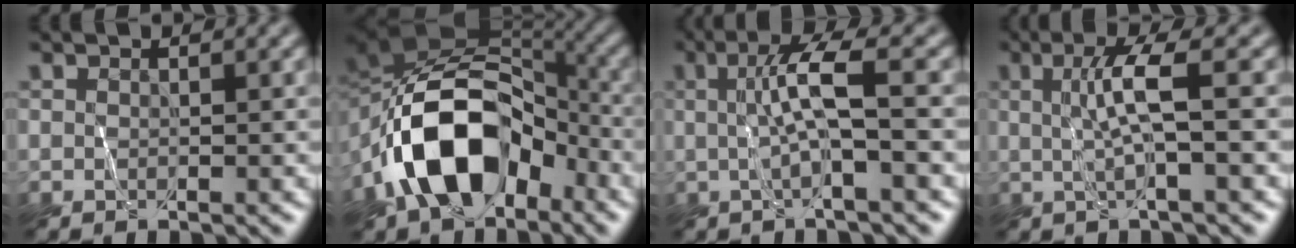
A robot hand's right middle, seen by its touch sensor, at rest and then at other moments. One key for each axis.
{"total": 12.6, "fx": -5.5, "fy": 7.7, "fz": 8.3, "tx": -0.137, "ty": 0.015, "tz": -0.103}
{"total": 4.0, "fx": -0.1, "fy": 0.5, "fz": 4.0, "tx": -0.078, "ty": 0.009, "tz": 0.006}
{"total": 3.3, "fx": 0.0, "fy": 0.3, "fz": 3.3, "tx": -0.071, "ty": 0.004, "tz": 0.009}